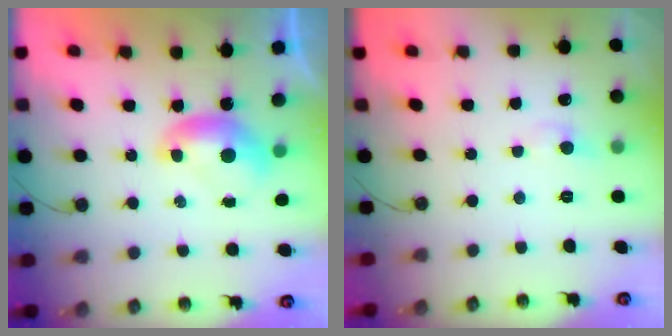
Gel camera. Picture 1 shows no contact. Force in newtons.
{"total": 2.7, "press": 2.6, "slide": 0.8}